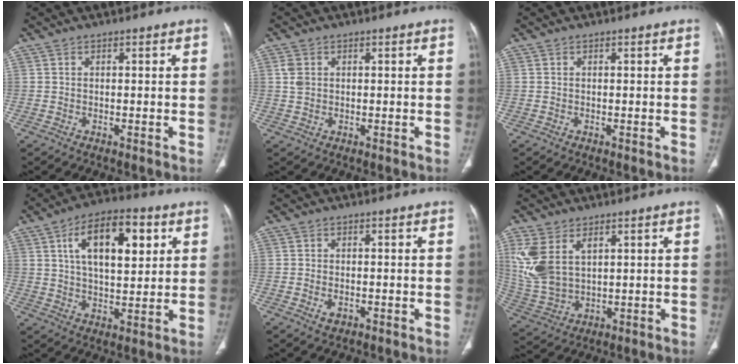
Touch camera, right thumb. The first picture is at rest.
{"total": 2.5, "force": [0.7, 1.9, 1.5], "torque": [-0.031, 0.002, 0.019]}
{"total": 0.0}
{"total": 15.4, "force": [5.4, 7.4, 12.4], "torque": [-0.175, -0.006, 0.087]}
{"total": 1.9, "force": [-0.7, 1.3, 1.3], "torque": [-0.019, 0.004, -0.008]}
{"total": 11.7, "force": [4.5, 7.1, 8.2], "torque": [-0.185, -0.009, 0.110]}